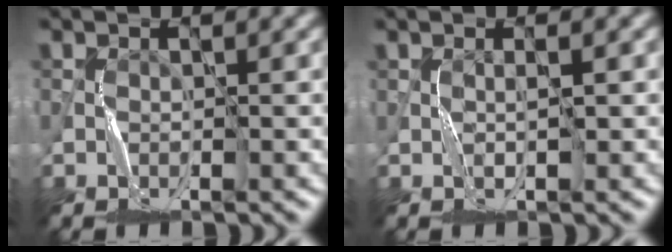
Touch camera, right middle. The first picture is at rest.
{"total": 0.8, "force": [0.1, 0.1, 0.8], "torque": [-0.013, 0.001, 0.001]}